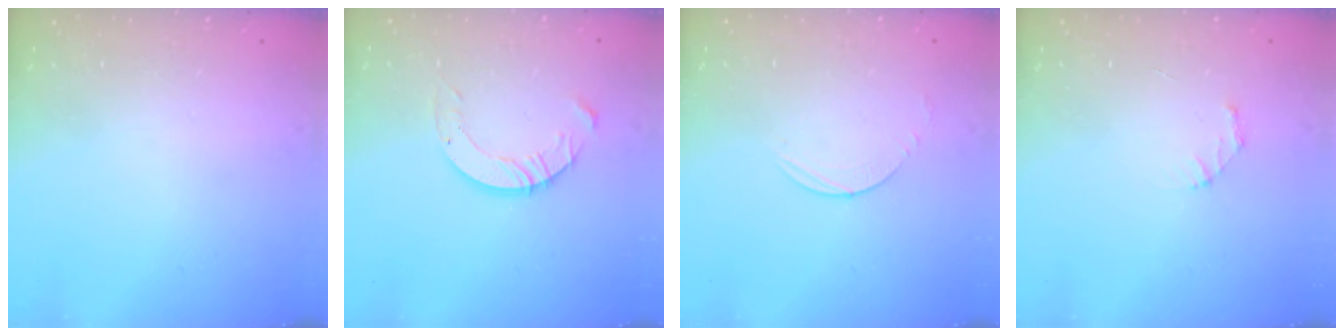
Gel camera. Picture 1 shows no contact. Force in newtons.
{"total": 6.9, "press": 6.9, "slide": 0.4}
{"total": 3.1, "press": 3.1, "slide": 0.3}
{"total": 1.9, "press": 1.9, "slide": 0.2}